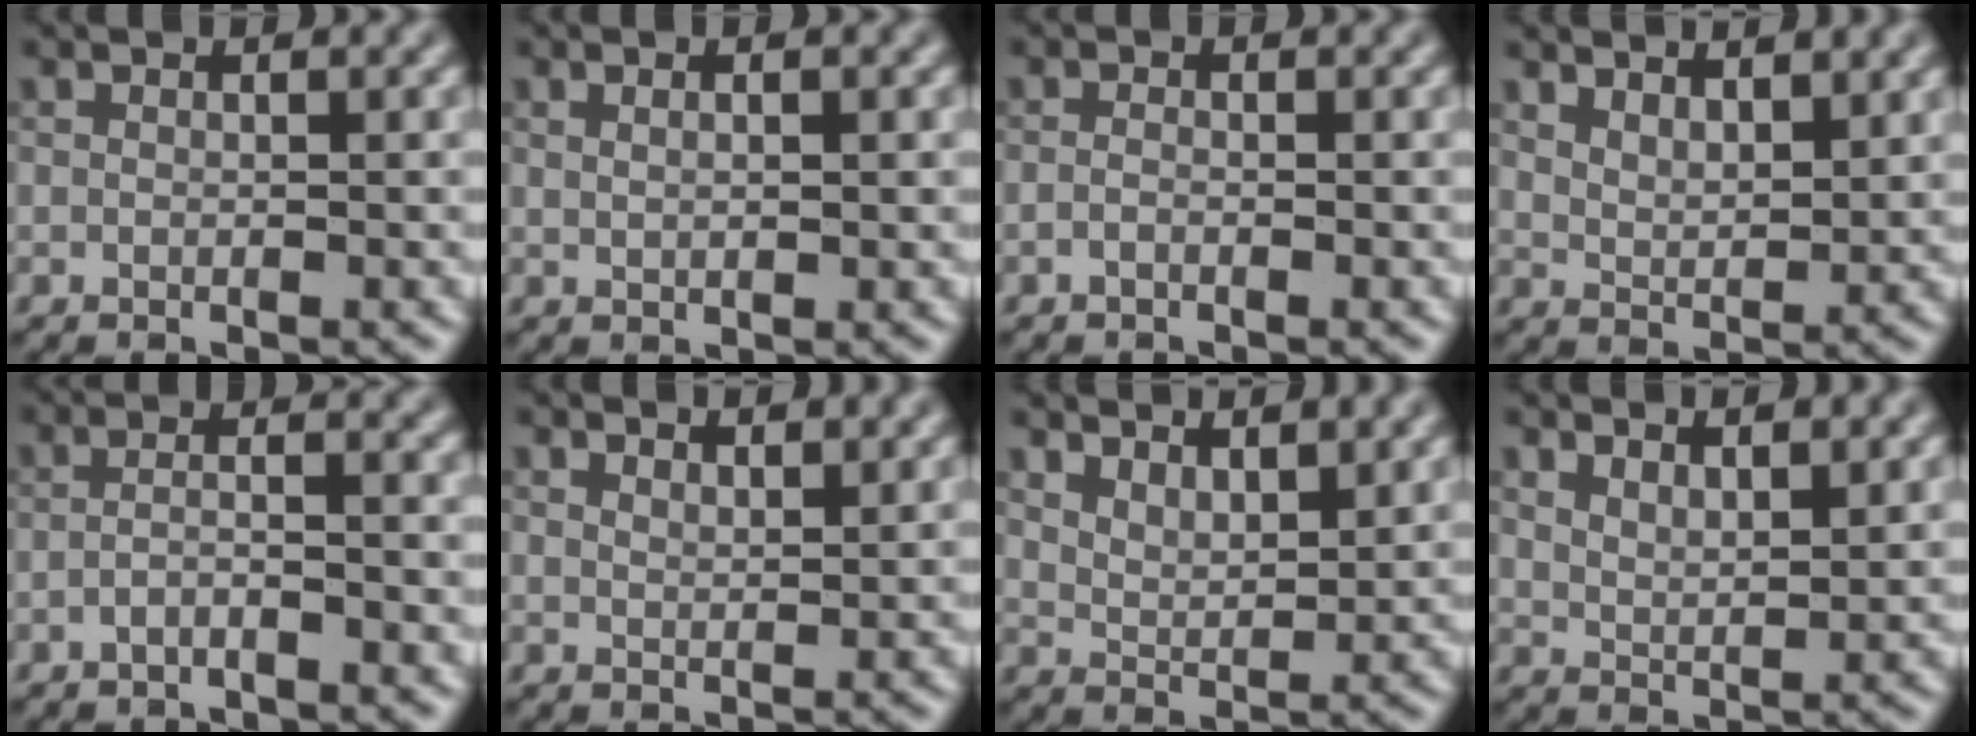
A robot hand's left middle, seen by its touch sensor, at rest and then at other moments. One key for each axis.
{"total": 1.4, "fx": 0.6, "fy": 0.5, "fz": 1.2, "tx": -0.017, "ty": -0.003, "tz": 0.011}
{"total": 0.6, "fx": -0.4, "fy": 0.2, "fz": 0.5, "tx": -0.011, "ty": -0.001, "tz": -0.010}
{"total": 3.6, "fx": 3.0, "fy": 1.2, "fz": 1.6, "tx": -0.025, "ty": 0.002, "tz": 0.051}
{"total": 2.0, "fx": -1.2, "fy": 0.3, "fz": 1.5, "tx": -0.028, "ty": 0.008, "tz": -0.028}
{"total": 2.2, "fx": 2.0, "fy": 0.5, "fz": 0.8, "tx": -0.012, "ty": 0.006, "tz": 0.029}
{"total": 5.5, "fx": 4.4, "fy": 2.1, "fz": 2.6, "tx": -0.041, "ty": 0.012, "tz": 0.057}
{"total": 2.9, "fx": 2.3, "fy": 0.9, "fz": 1.4, "tx": -0.026, "ty": -0.002, "tz": 0.044}